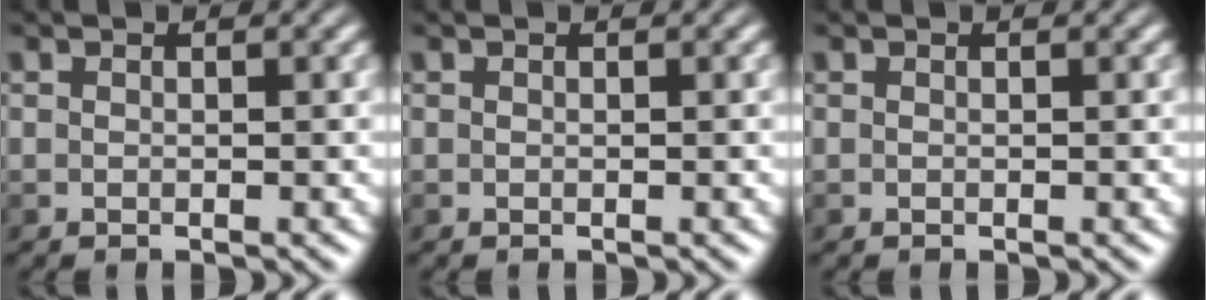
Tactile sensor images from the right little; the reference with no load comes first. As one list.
[{"total": 0.0}, {"total": 0.0}]